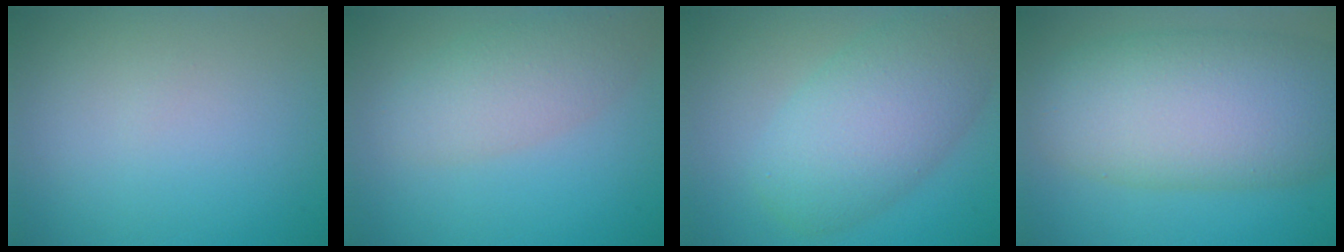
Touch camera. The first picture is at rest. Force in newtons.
{"total": 4.0, "press": 3.9, "slide": 0.2}
{"total": 7.6, "press": 7.6, "slide": 0.3}
{"total": 10.9, "press": 10.9, "slide": 0.3}